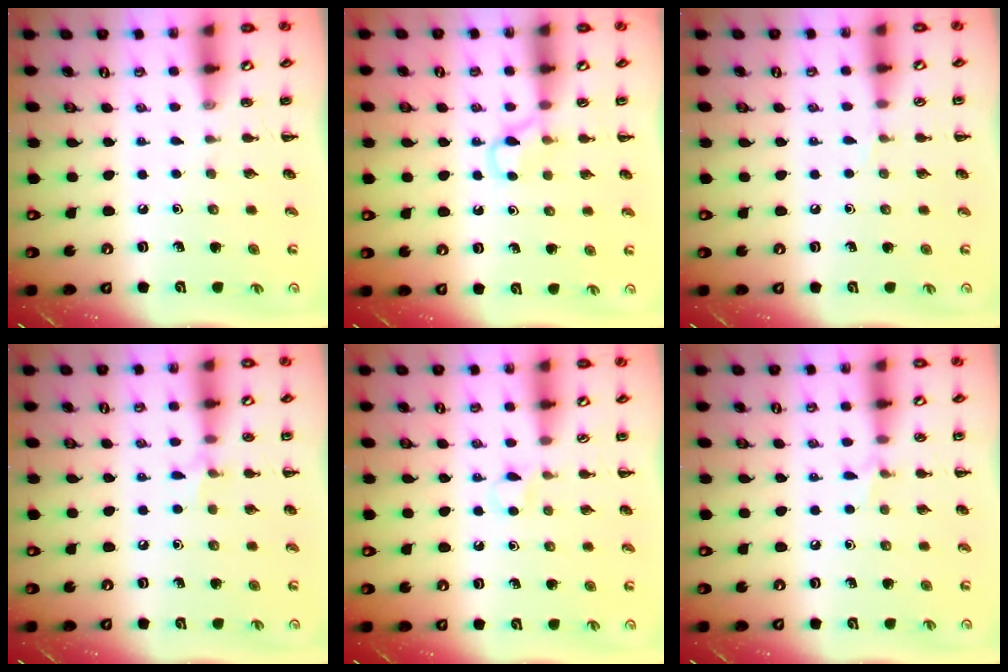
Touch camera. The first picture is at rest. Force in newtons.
{"total": 4.0, "press": 3.8, "slide": 1.3}
{"total": 3.1, "press": 2.9, "slide": 1.1}
{"total": 5.7, "press": 5.4, "slide": 1.9}
{"total": 3.2, "press": 3.0, "slide": 1.1}
{"total": 4.4, "press": 4.1, "slide": 1.6}